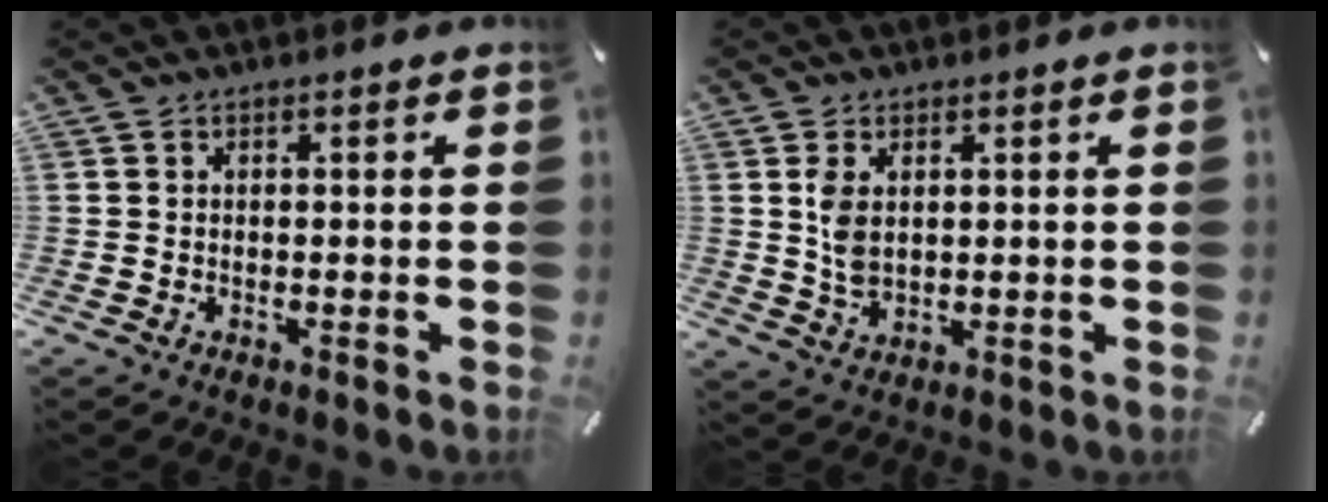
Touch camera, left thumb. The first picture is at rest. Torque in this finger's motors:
{"motor_torque": [1.24, 1.09, 0.72, -0.59, 0.05]}